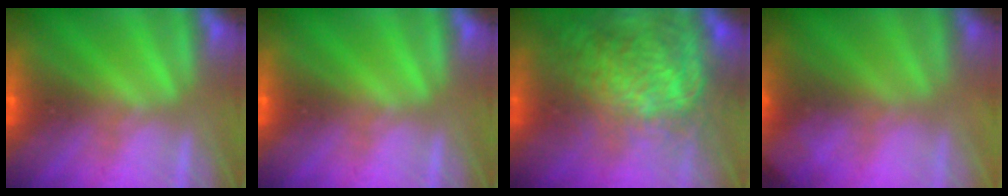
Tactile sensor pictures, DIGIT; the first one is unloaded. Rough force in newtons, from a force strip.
{"total": 0.0}
{"total": 10.5}
{"total": 9.3}